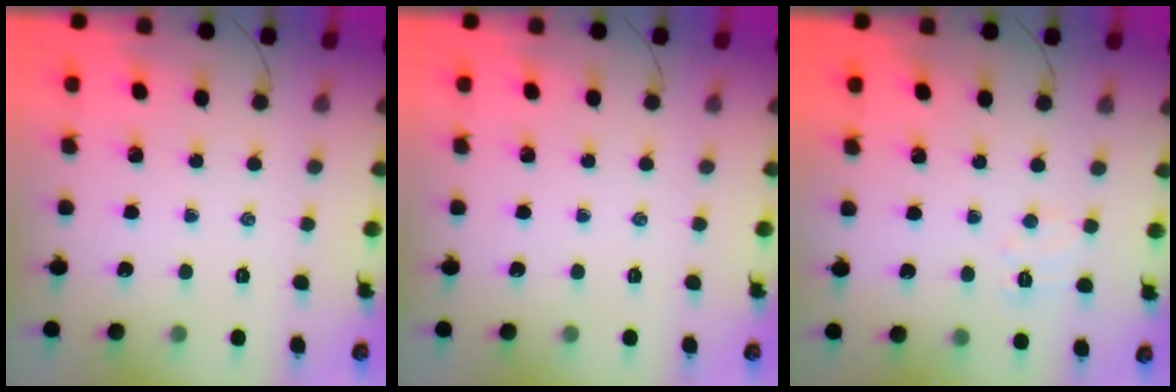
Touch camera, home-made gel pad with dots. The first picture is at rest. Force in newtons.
{"total": 0.0}
{"total": 5.8, "press": 5.7, "slide": 1.3}